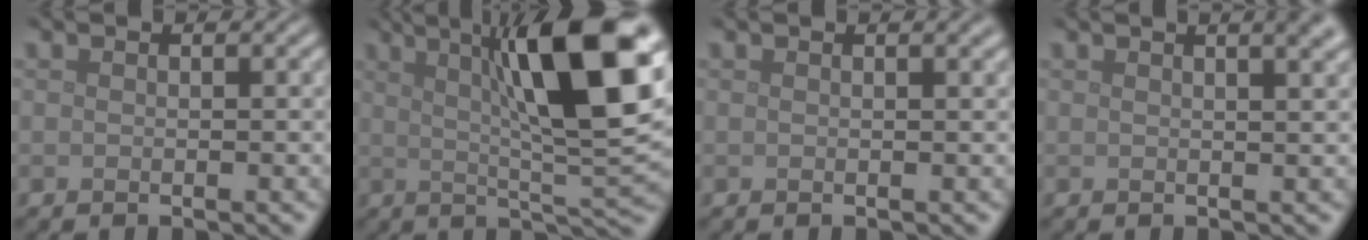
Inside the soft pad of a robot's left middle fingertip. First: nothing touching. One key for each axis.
{"total": 13.4, "fx": 4.2, "fy": 2.7, "fz": 12.4, "tx": -0.169, "ty": 0.010, "tz": 0.067}
{"total": 1.3, "fx": 0.8, "fy": 0.4, "fz": 1.0, "tx": -0.006, "ty": 0.005, "tz": 0.009}
{"total": 5.3, "fx": 2.8, "fy": 2.4, "fz": 3.7, "tx": -0.008, "ty": 0.039, "tz": 0.001}